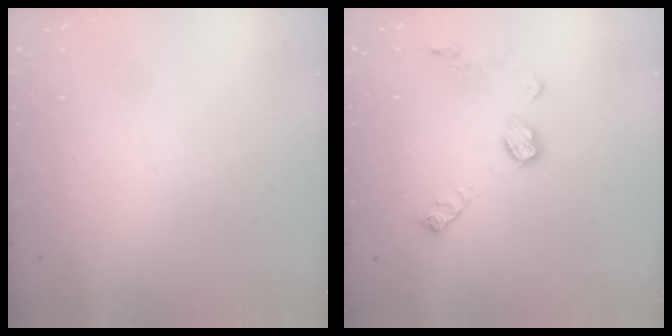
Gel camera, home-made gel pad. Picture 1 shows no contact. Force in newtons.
{"total": 9.0, "press": 9.0, "slide": 0.3}